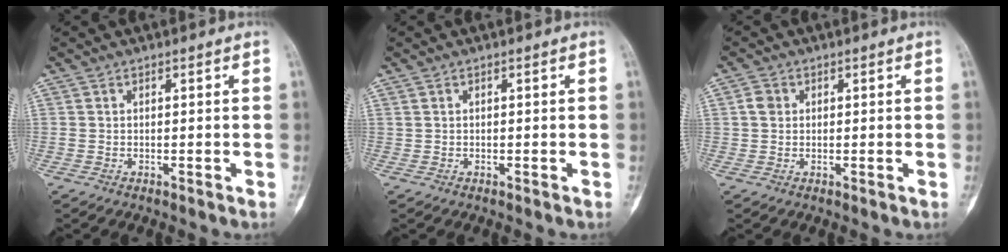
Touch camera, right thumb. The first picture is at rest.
{"total": 0.0}
{"total": 2.2, "force": [0.3, 1.9, 1.0], "torque": [-0.006, 0.005, 0.002]}